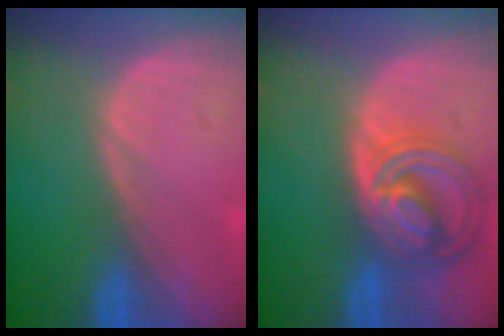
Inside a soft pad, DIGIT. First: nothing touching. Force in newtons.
{"total": 8.7, "press": 7.5, "slide": 4.3}